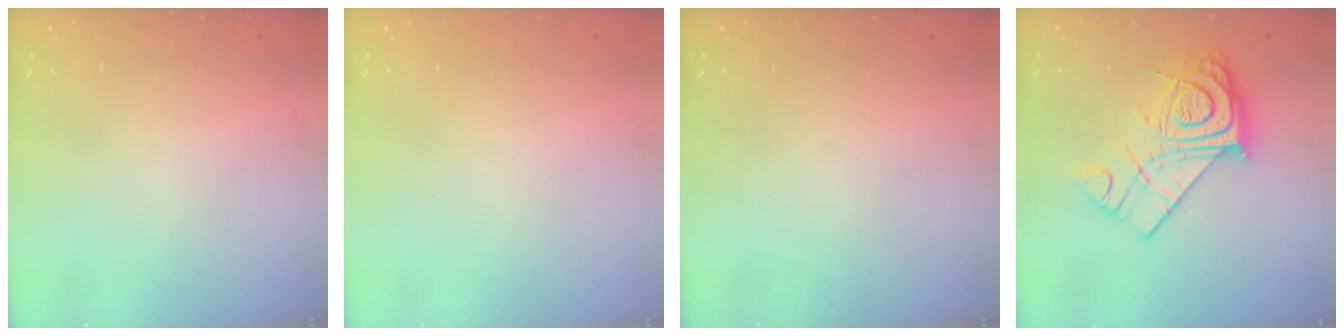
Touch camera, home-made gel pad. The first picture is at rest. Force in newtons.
{"total": 1.8, "press": 1.8, "slide": 0.2}
{"total": 0.0}
{"total": 19.5, "press": 19.4, "slide": 1.6}